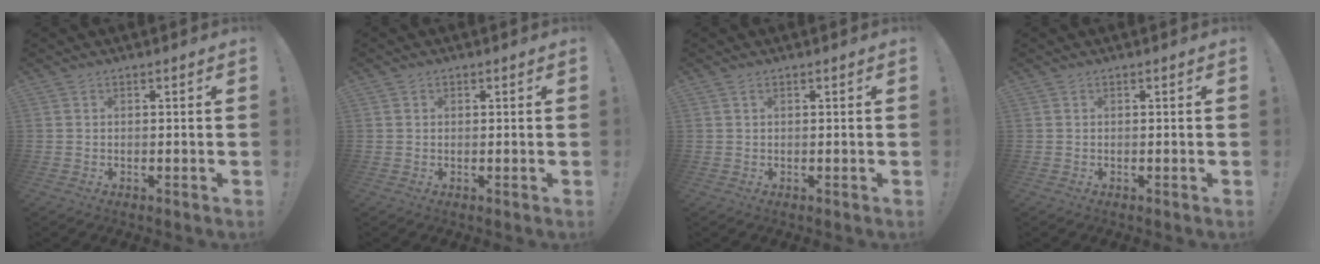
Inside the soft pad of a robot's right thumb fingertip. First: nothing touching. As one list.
[{"total": 0.8, "force": [0.3, 0.7, 0.1], "torque": [0.002, -0.001, 0.005]}, {"total": 0.6, "force": [0.3, 0.3, 0.4], "torque": [-0.013, 0.002, 0.006]}, {"total": 0.0}]